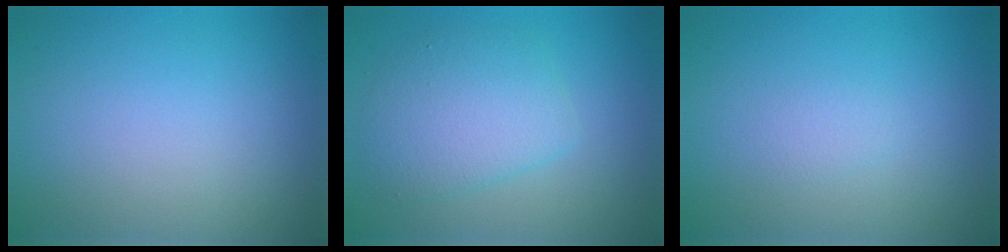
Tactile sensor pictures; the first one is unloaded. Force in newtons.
{"total": 4.4, "press": 4.4, "slide": 0.1}
{"total": 0.8, "press": 0.8, "slide": 0.0}